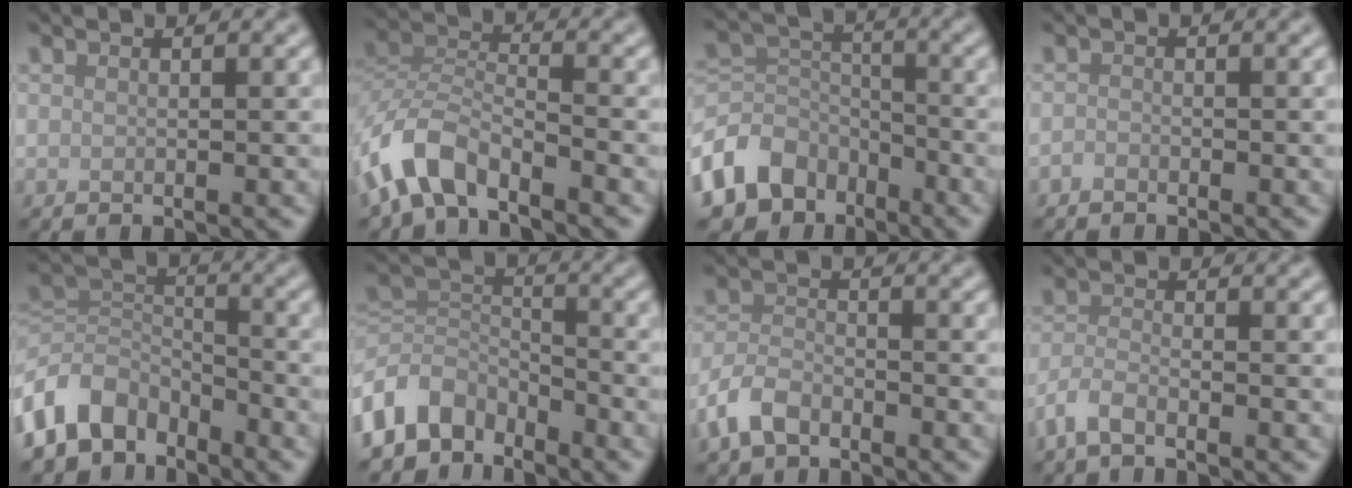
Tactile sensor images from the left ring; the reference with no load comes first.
{"total": 5.9, "force": [-4.3, 2.4, 3.3], "torque": [-0.064, 0.000, -0.093]}
{"total": 7.0, "force": [-4.3, 5.0, 2.5], "torque": [-0.047, -0.003, -0.097]}
{"total": 0.6, "force": [-0.5, 0.3, 0.2], "torque": [-0.001, -0.002, -0.012]}
{"total": 6.6, "force": [-4.4, 4.2, 2.5], "torque": [-0.039, 0.000, -0.097]}
{"total": 5.6, "force": [-4.0, 3.5, 1.8], "torque": [-0.024, 0.000, -0.089]}
{"total": 3.2, "force": [-2.3, 1.7, 1.5], "torque": [-0.029, 0.002, -0.058]}
{"total": 2.2, "force": [-1.7, 0.6, 1.3], "torque": [-0.030, -0.001, -0.045]}